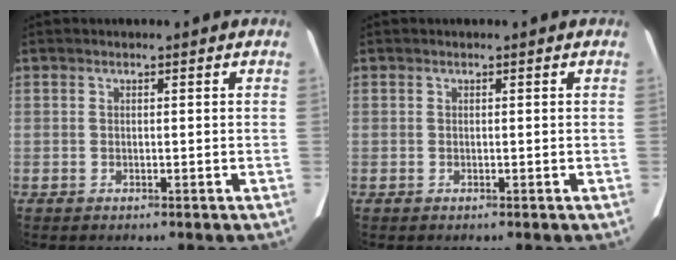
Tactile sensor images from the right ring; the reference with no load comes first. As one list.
[{"total": 0.0}]